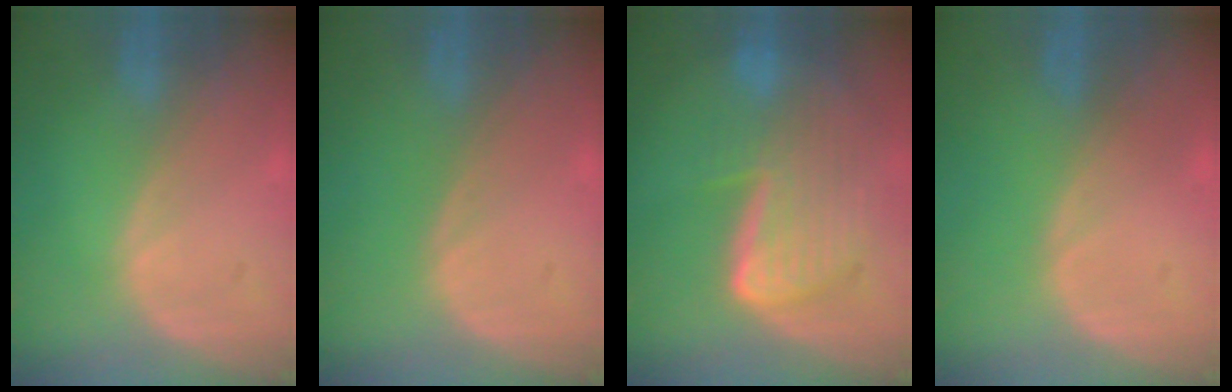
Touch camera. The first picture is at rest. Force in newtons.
{"total": 0.0}
{"total": 9.2, "press": 8.0, "slide": 4.5}
{"total": 0.0}